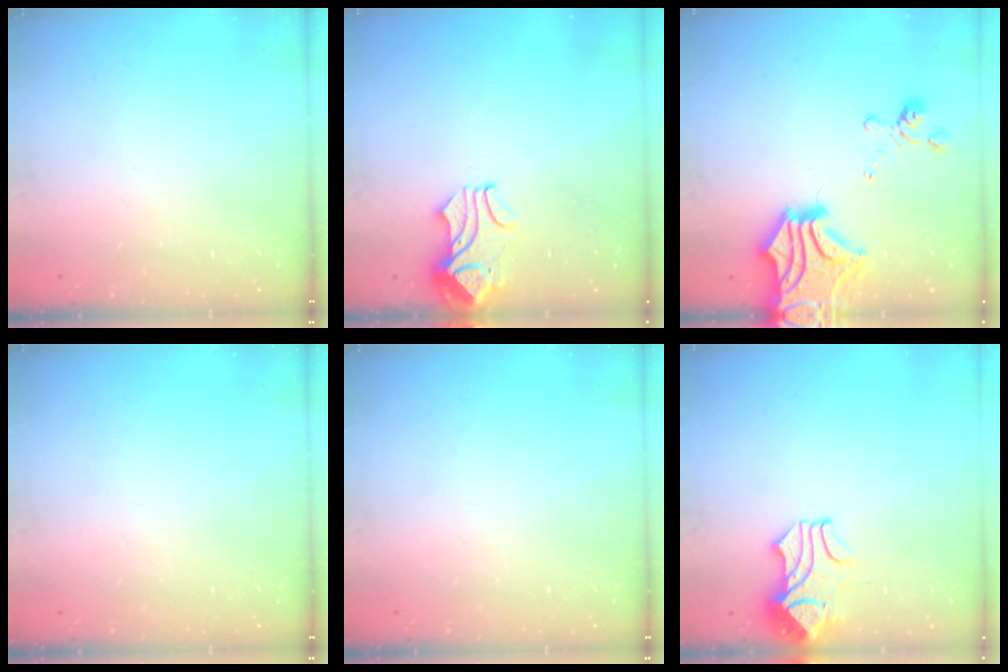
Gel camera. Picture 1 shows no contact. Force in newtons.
{"total": 2.5, "press": 2.4, "slide": 0.6}
{"total": 8.1, "press": 7.7, "slide": 2.6}
{"total": 0.0}
{"total": 0.0}
{"total": 1.9, "press": 1.5, "slide": 1.1}